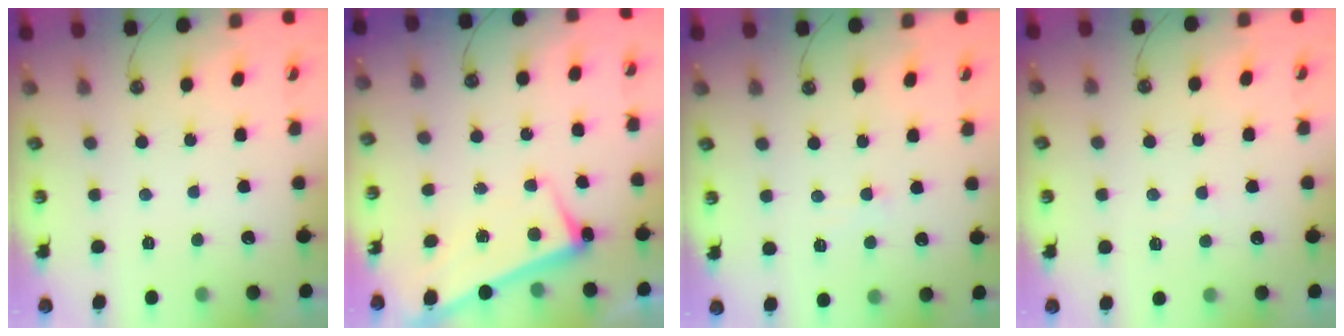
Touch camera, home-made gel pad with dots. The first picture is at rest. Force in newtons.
{"total": 2.5, "press": 2.4, "slide": 0.5}
{"total": 1.2, "press": 0.9, "slide": 0.7}
{"total": 3.6, "press": 3.6, "slide": 0.5}